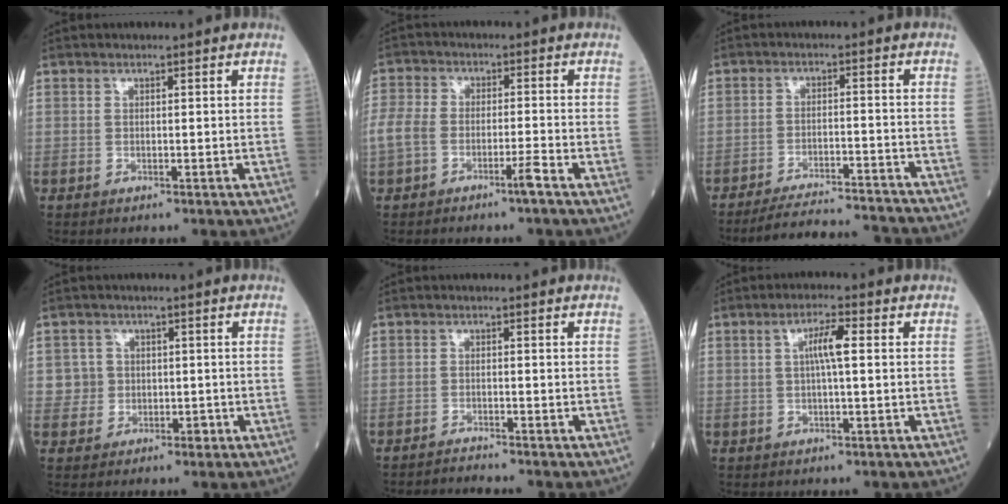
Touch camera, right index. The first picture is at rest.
{"total": 5.4, "force": [-2.7, 1.7, 4.3], "torque": [-0.105, 0.020, -0.050]}
{"total": 15.9, "force": [-15.2, 0.4, 4.6], "torque": [-0.068, -0.013, -0.208]}
{"total": 3.3, "force": [0.0, 3.3, 0.1], "torque": [0.011, 0.010, 0.005]}
{"total": 2.2, "force": [-1.9, -0.9, -0.3], "torque": [0.003, -0.009, -0.035]}
{"total": 4.0, "force": [0.6, 0.2, 4.0], "torque": [-0.073, 0.008, 0.008]}